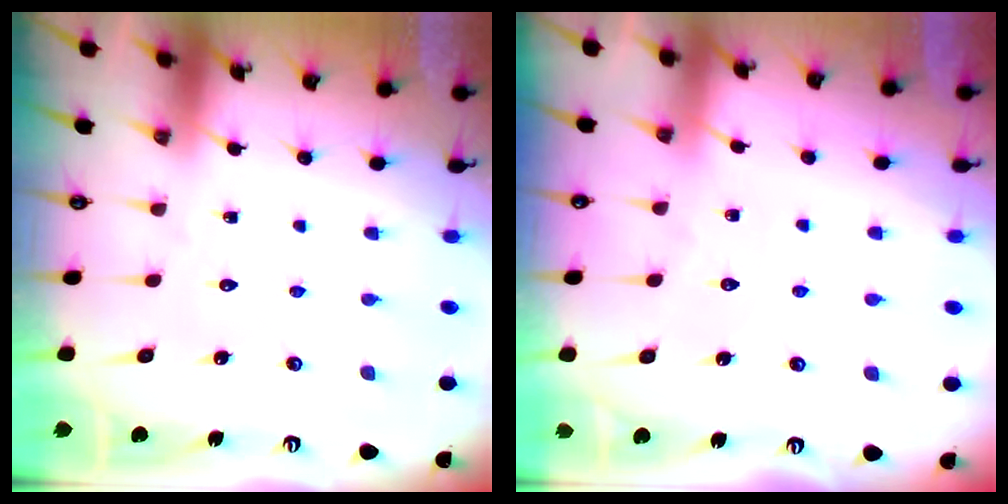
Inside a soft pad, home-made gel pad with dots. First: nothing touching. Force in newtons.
{"total": 2.7, "press": 2.7, "slide": 0.4}